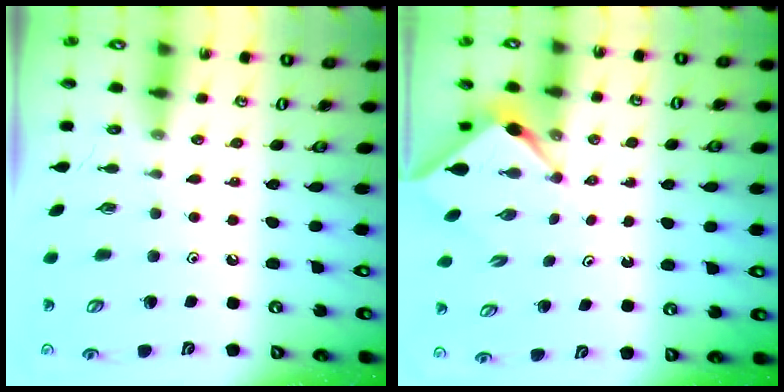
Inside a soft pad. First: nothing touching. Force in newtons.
{"total": 3.0, "press": 3.0, "slide": 0.3}